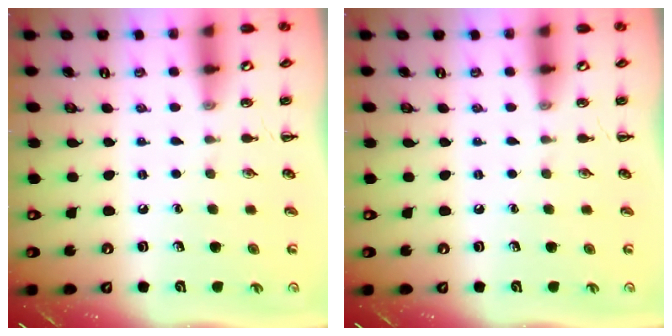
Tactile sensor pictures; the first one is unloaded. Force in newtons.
{"total": 0.0}